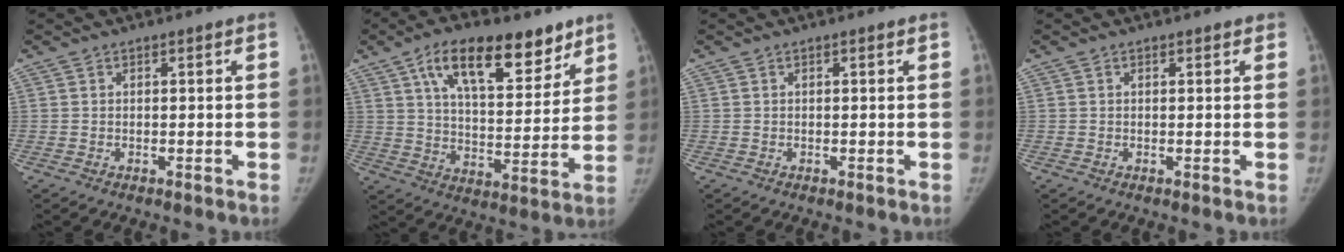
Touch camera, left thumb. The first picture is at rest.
{"total": 19.0, "force": [11.1, 8.9, 12.6], "torque": [-0.149, -0.038, 0.181]}
{"total": 0.0}
{"total": 0.8, "force": [0.5, 0.6, 0.3], "torque": [0.006, -0.001, 0.002]}